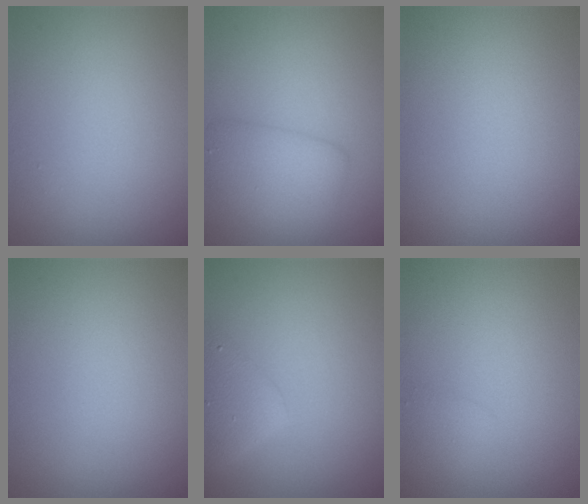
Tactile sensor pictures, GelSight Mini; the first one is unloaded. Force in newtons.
{"total": 3.2, "press": 3.1, "slide": 0.1}
{"total": 0.0}
{"total": 0.0}
{"total": 3.0, "press": 3.0, "slide": 0.1}
{"total": 0.8, "press": 0.8, "slide": 0.1}